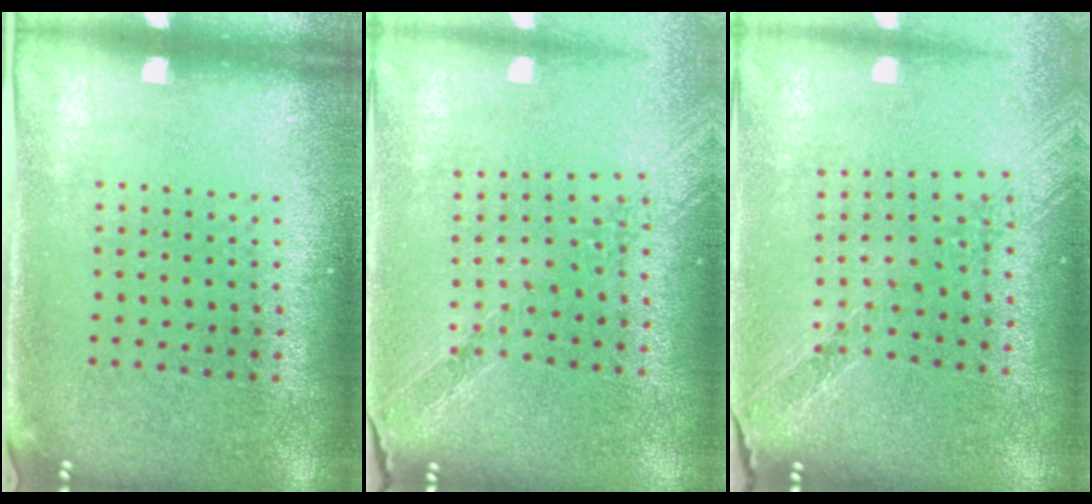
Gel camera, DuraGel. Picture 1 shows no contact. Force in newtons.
{"total": 1.0, "press": 1.0, "slide": 0.0}
{"total": 1.0, "press": 1.0, "slide": 0.0}